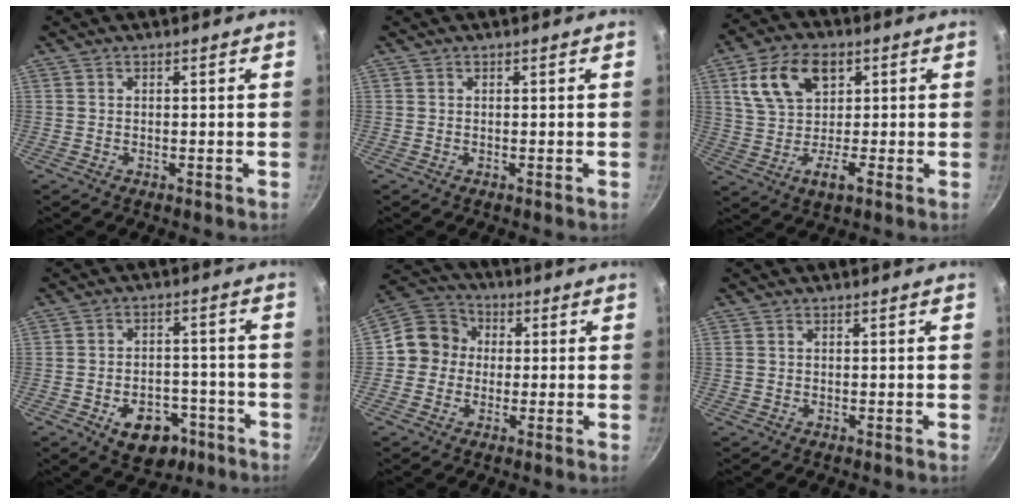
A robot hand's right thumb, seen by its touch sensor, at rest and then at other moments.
{"total": 0.0}
{"total": 12.4, "force": [3.5, 8.3, 8.5], "torque": [-0.126, 0.009, 0.053]}
{"total": 10.4, "force": [-5.1, 7.0, 5.8], "torque": [-0.050, 0.034, -0.064]}
{"total": 8.9, "force": [0.0, 8.3, 3.1], "torque": [-0.015, 0.023, -0.023]}
{"total": 0.6, "force": [0.1, 0.5, 0.3], "torque": [-0.004, 0.002, 0.002]}